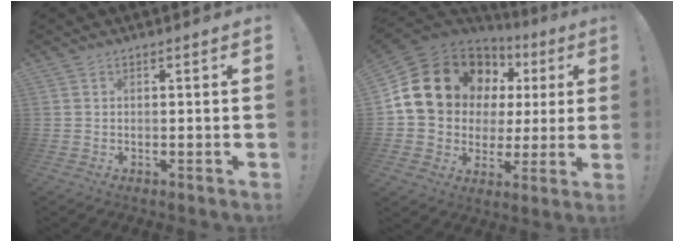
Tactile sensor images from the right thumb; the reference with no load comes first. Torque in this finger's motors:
{"motor_torque": [2.49, 2.51, 1.06, -0.83, 0.35]}